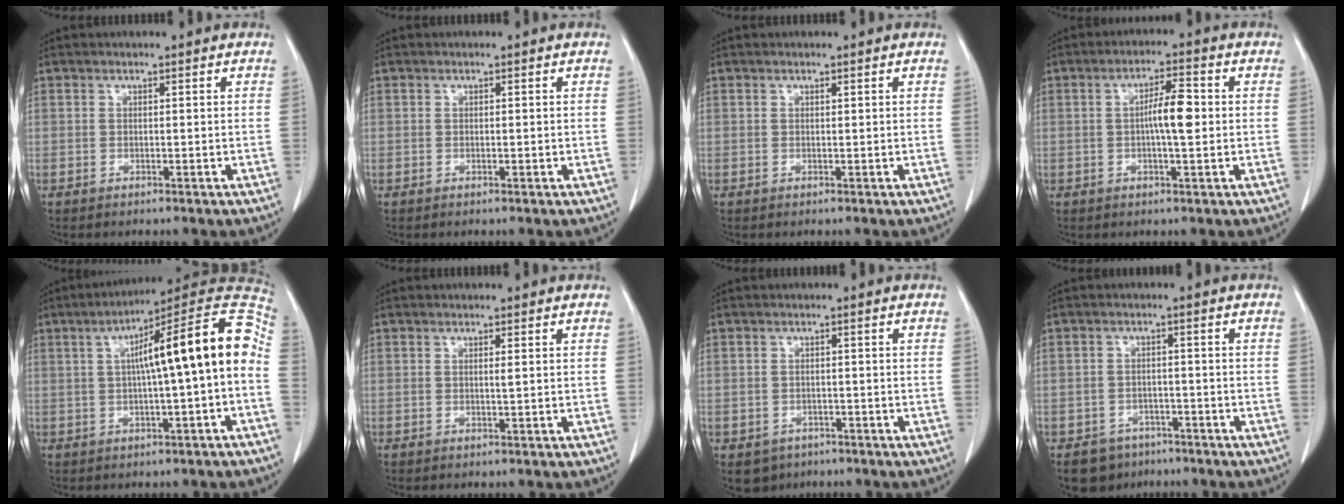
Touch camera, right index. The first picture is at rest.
{"total": 0.0}
{"total": 0.0}
{"total": 5.3, "force": [0.2, 0.8, 5.2], "torque": [-0.089, 0.009, 0.003]}
{"total": 15.8, "force": [0.7, 1.0, 15.8], "torque": [-0.223, 0.046, 0.007]}
{"total": 0.6, "force": [0.3, -0.2, 0.5], "torque": [-0.006, 0.000, 0.007]}
{"total": 3.8, "force": [-2.3, 3.0, 0.5], "torque": [-0.004, 0.005, -0.030]}
{"total": 5.0, "force": [-3.5, 3.5, 0.3], "torque": [0.001, 0.009, -0.050]}